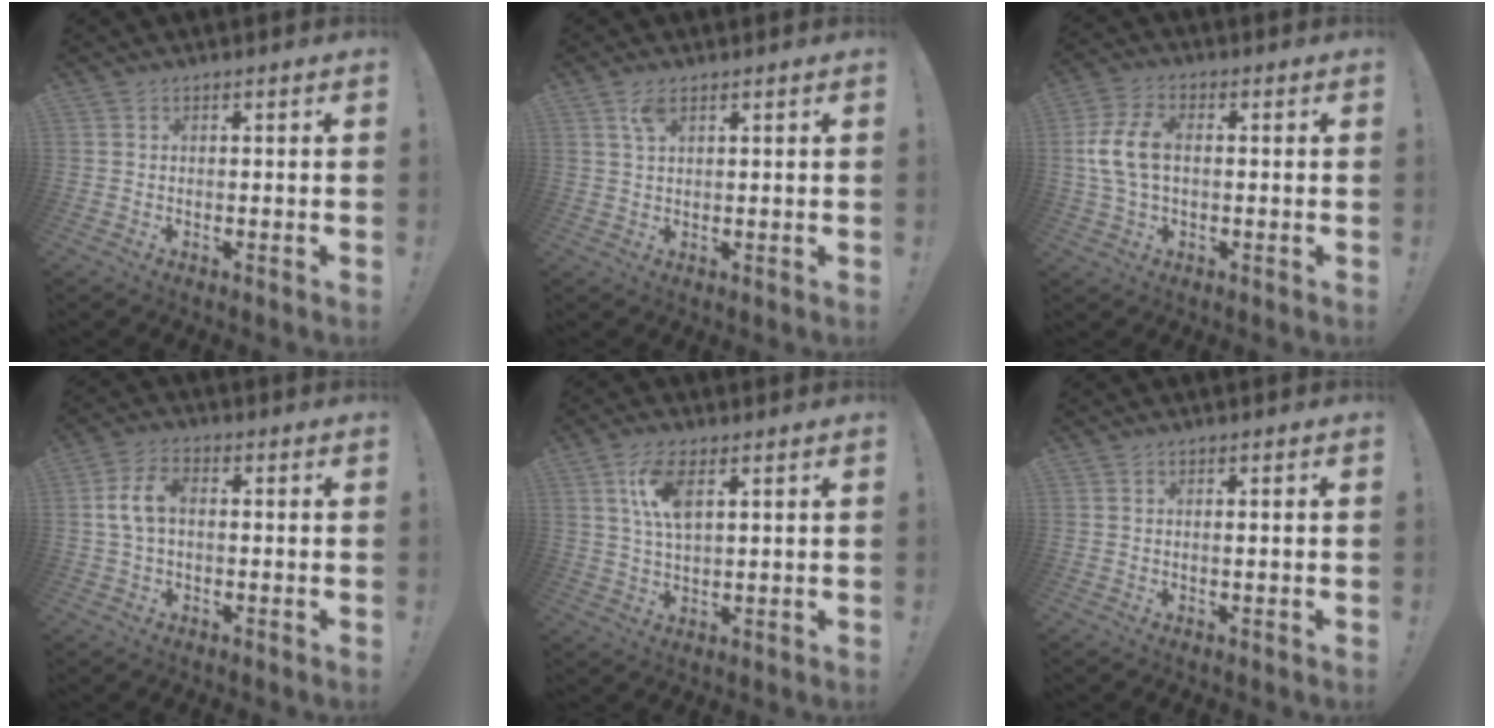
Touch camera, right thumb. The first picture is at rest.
{"total": 3.6, "force": [1.9, 1.5, 2.6], "torque": [-0.047, -0.003, 0.033]}
{"total": 10.1, "force": [0.4, 6.2, 8.0], "torque": [-0.161, 0.006, 0.013]}
{"total": 7.3, "force": [0.4, 4.4, 5.8], "torque": [-0.114, 0.012, 0.008]}
{"total": 9.0, "force": [3.5, 3.9, 7.3], "torque": [-0.141, -0.002, 0.062]}
{"total": 0.7, "force": [0.0, -0.2, 0.7], "torque": [-0.005, -0.004, -0.002]}